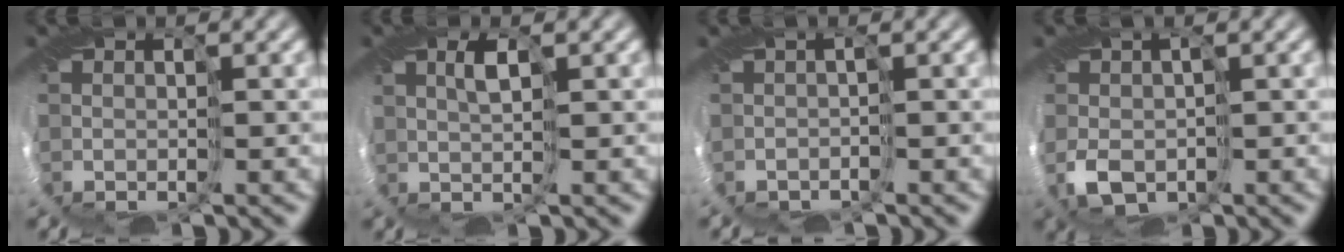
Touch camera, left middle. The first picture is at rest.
{"total": 1.4, "force": [0.3, 0.5, 1.3], "torque": [-0.025, 0.003, 0.004]}
{"total": 0.8, "force": [0.3, 0.6, 0.4], "torque": [-0.007, 0.007, 0.009]}
{"total": 3.5, "force": [-0.6, 2.4, 2.4], "torque": [-0.056, 0.002, -0.006]}